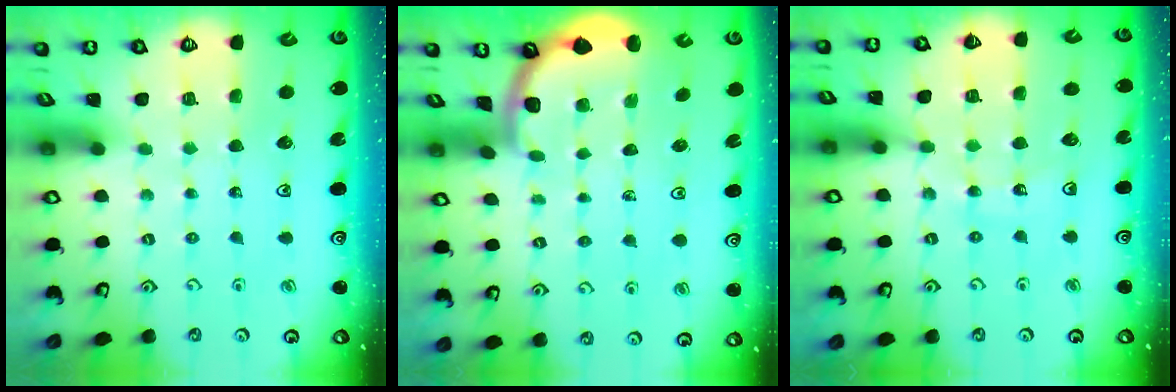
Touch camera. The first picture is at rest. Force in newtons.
{"total": 1.9, "press": 1.9, "slide": 0.0}
{"total": 11.7, "press": 11.3, "slide": 3.1}